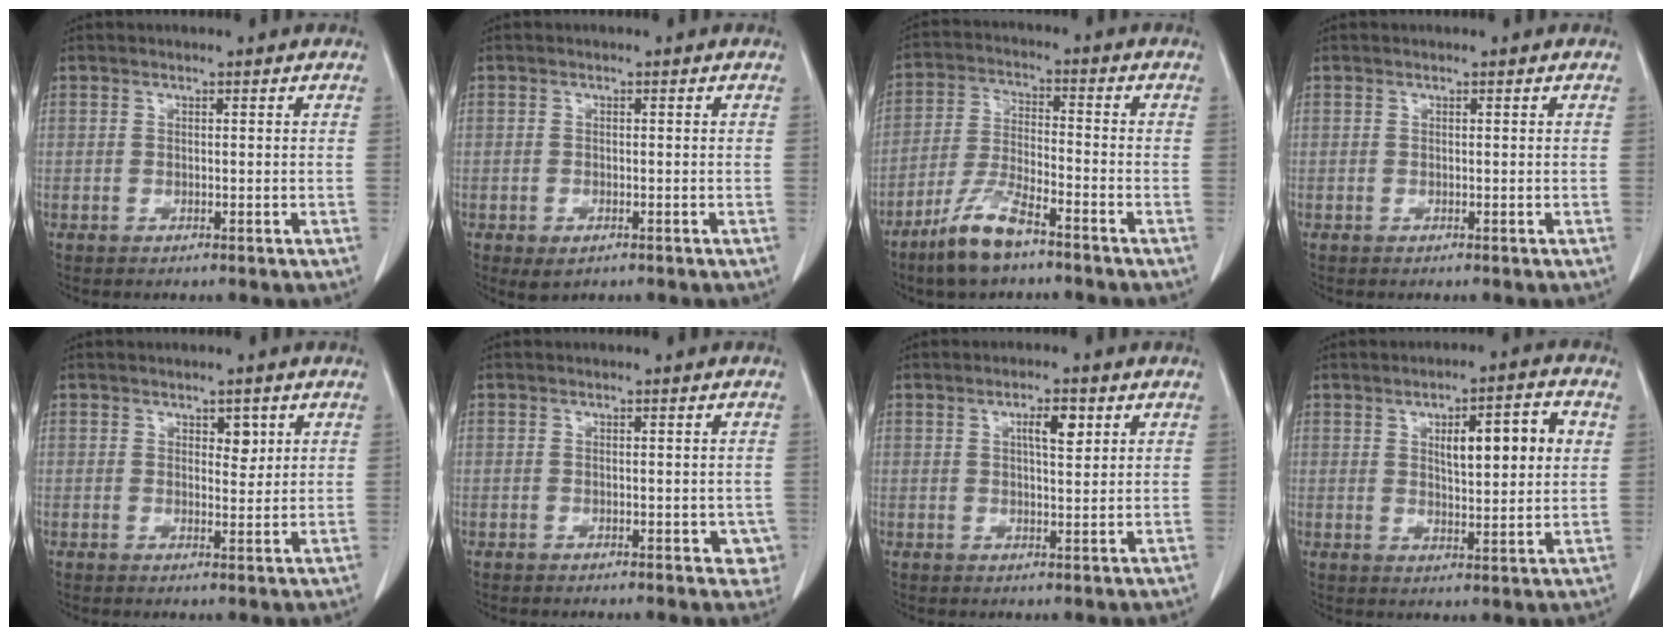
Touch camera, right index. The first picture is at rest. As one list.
[{"total": 2.1, "force": [-1.1, 1.1, 1.4], "torque": [-0.025, -0.003, -0.008]}, {"total": 8.8, "force": [-6.3, 1.8, 5.9], "torque": [-0.126, -0.014, -0.122]}, {"total": 0.0}, {"total": 2.4, "force": [1.2, 1.3, 1.7], "torque": [-0.020, -0.002, 0.019]}, {"total": 3.1, "force": [-0.7, 1.9, 2.3], "torque": [0.001, 0.004, -0.004]}, {"total": 3.9, "force": [1.6, 1.0, 3.4], "torque": [-0.057, 0.001, 0.026]}, {"total": 8.9, "force": [2.5, 2.0, 8.4], "torque": [-0.128, 0.012, 0.041]}]